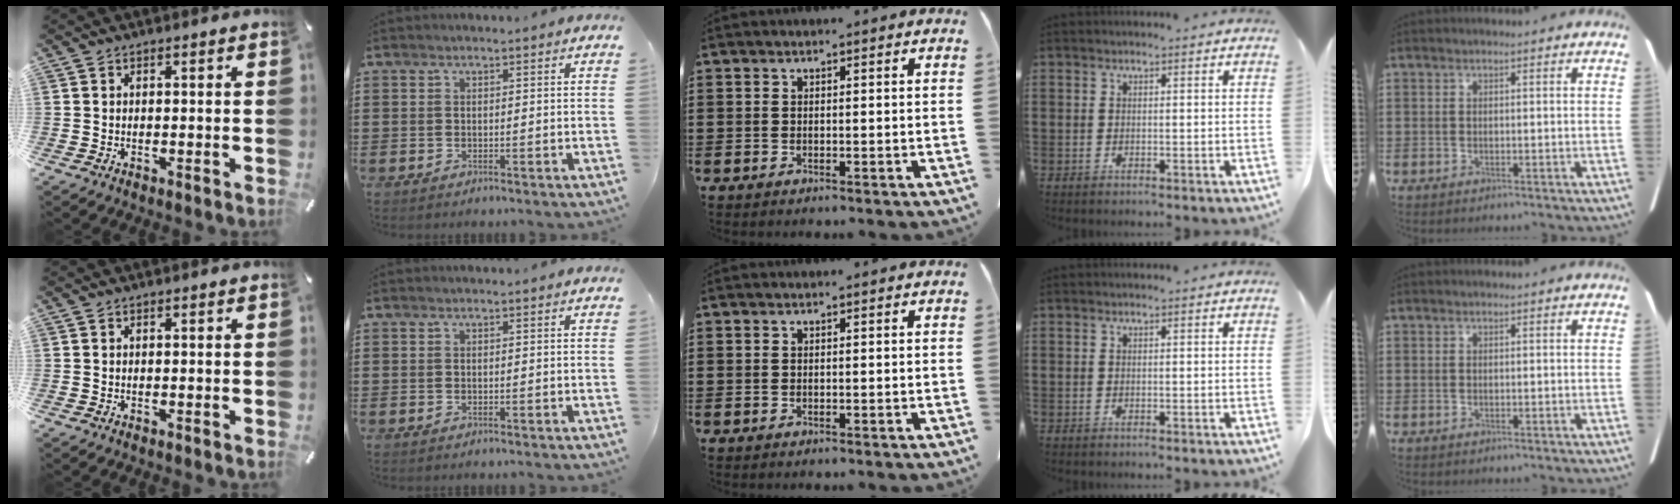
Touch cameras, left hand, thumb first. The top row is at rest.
{}